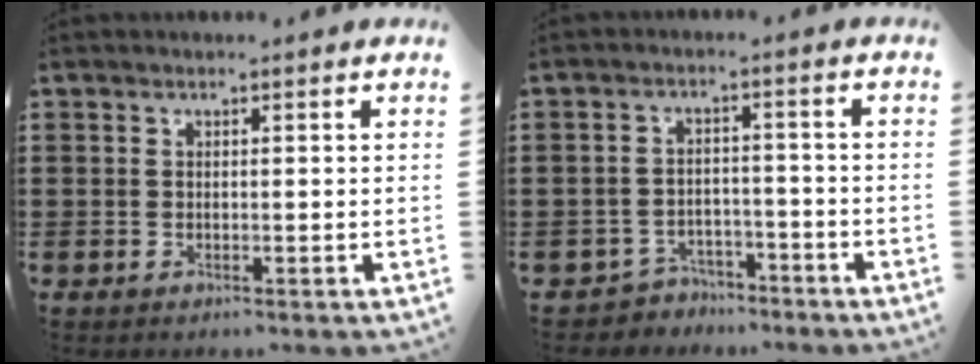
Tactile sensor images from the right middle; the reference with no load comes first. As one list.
[{"total": 3.4, "force": [-3.3, 1.0, -0.2], "torque": [-0.008, 0.002, -0.071]}]